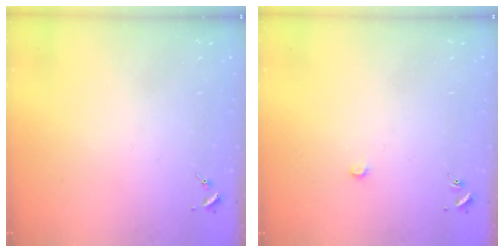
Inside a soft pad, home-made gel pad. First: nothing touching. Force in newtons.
{"total": 3.8, "press": 3.8, "slide": 0.4}